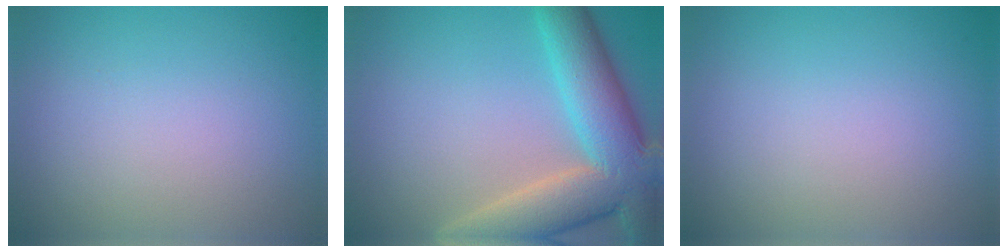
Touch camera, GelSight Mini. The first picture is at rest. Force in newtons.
{"total": 10.5, "press": 10.4, "slide": 1.0}
{"total": 0.0}